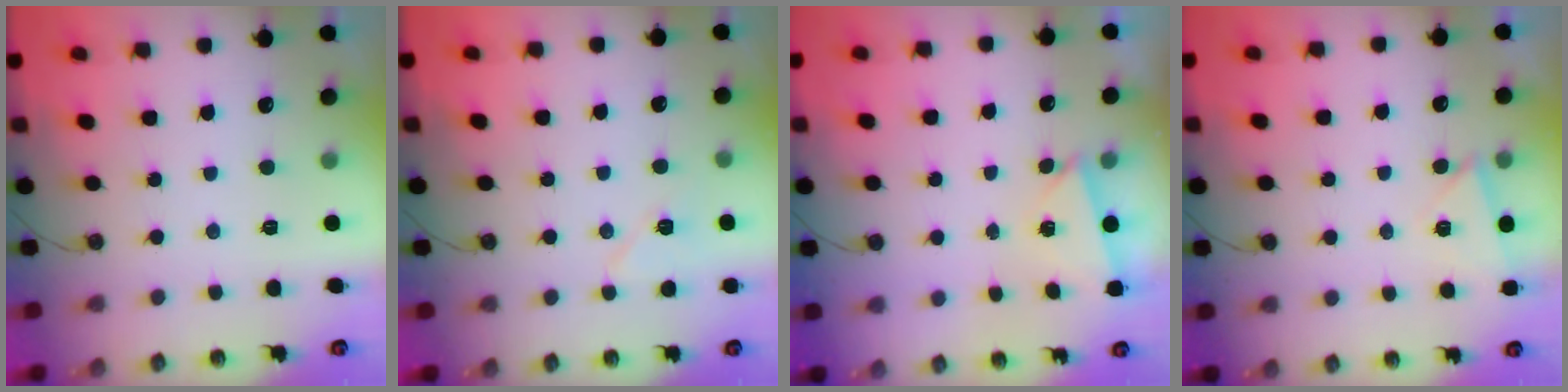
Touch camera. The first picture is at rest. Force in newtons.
{"total": 6.3, "press": 6.2, "slide": 0.8}
{"total": 3.0, "press": 2.4, "slide": 1.7}
{"total": 4.5, "press": 3.7, "slide": 2.6}